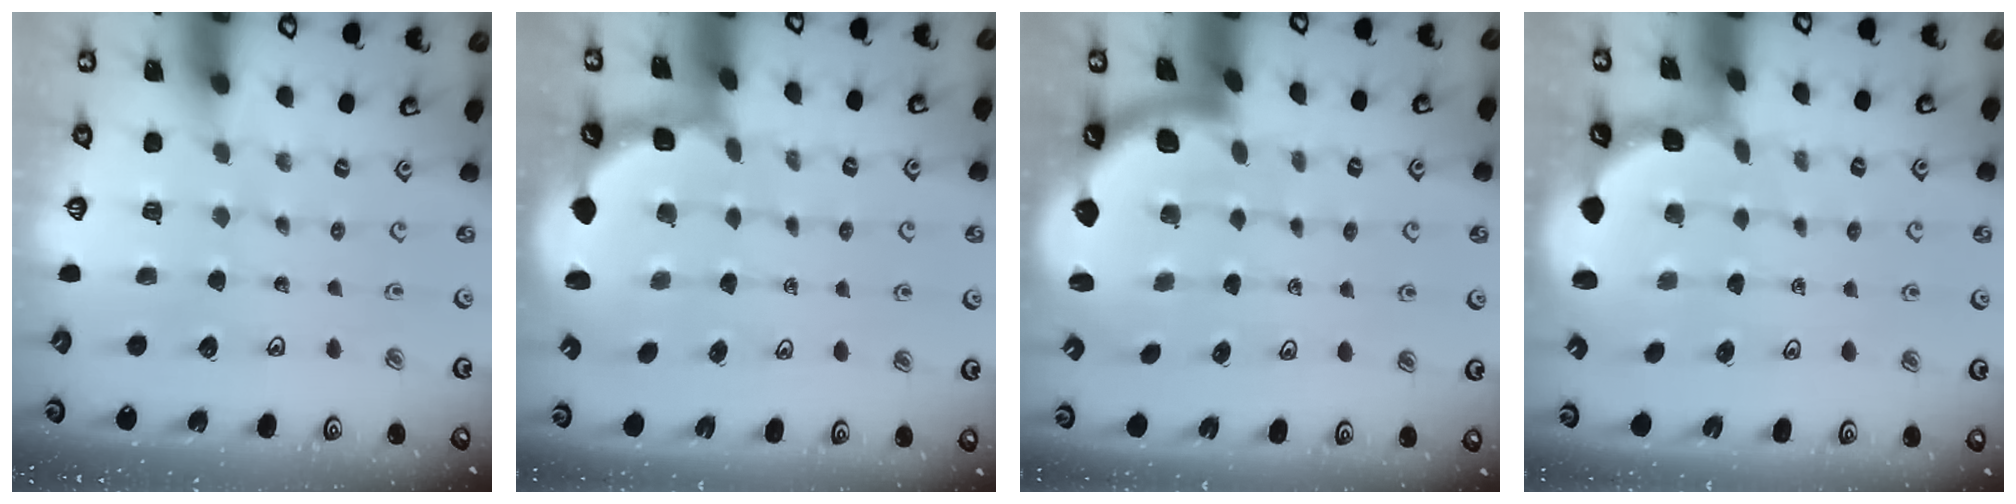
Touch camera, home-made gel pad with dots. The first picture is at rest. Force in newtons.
{"total": 2.5, "press": 2.3, "slide": 1.1}
{"total": 2.3, "press": 2.3, "slide": 0.4}
{"total": 1.9, "press": 1.5, "slide": 1.1}